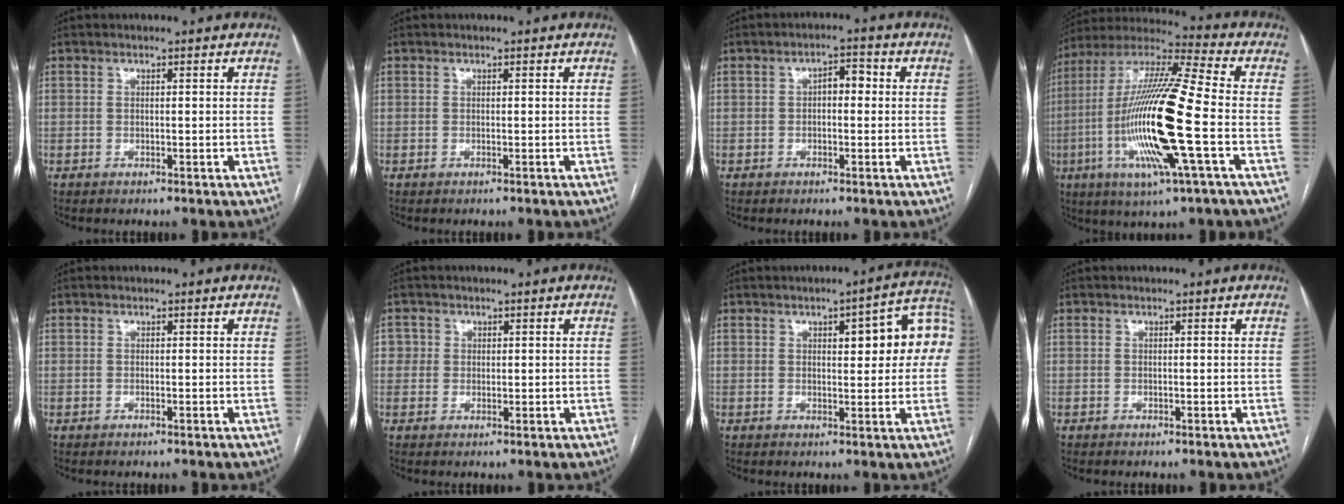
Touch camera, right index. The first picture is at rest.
{"total": 0.0}
{"total": 3.0, "force": [0.1, 1.4, 2.6], "torque": [-0.038, 0.016, -0.001]}
{"total": 20.9, "force": [-4.6, 1.0, 20.4], "torque": [-0.429, -0.018, -0.092]}
{"total": 0.0}
{"total": 2.5, "force": [0.5, 2.4, 0.4], "torque": [0.006, 0.003, 0.008]}
{"total": 10.8, "force": [2.4, 2.7, 10.1], "torque": [-0.120, 0.032, 0.026]}
{"total": 0.0}